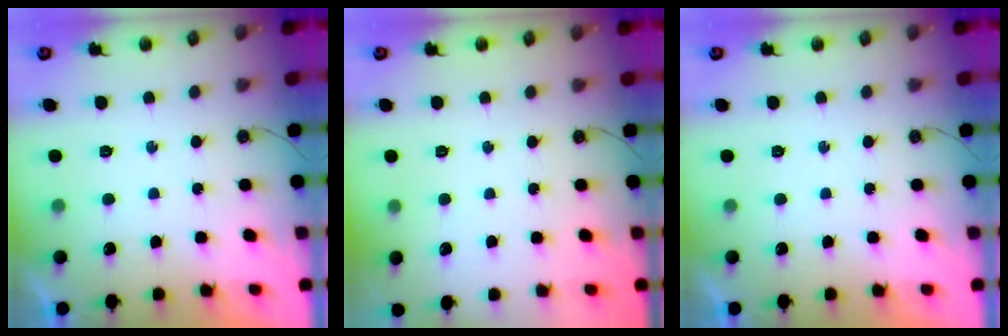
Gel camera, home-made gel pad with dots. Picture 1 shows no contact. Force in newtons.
{"total": 0.0}
{"total": 0.0}